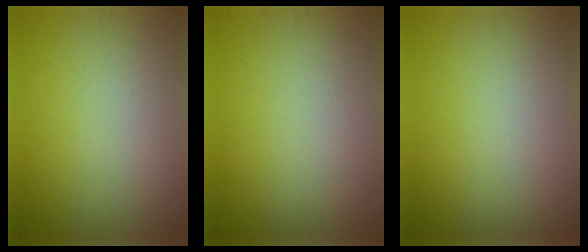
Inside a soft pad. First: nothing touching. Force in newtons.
{"total": 0.0}
{"total": 0.0}